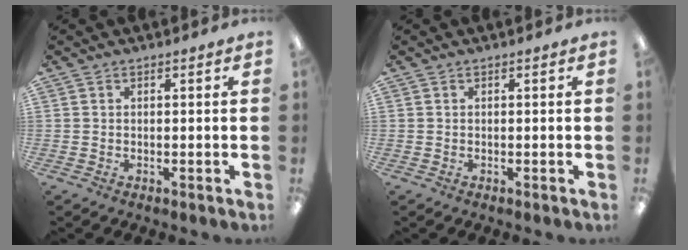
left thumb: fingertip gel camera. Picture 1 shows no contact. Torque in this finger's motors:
{"motor_torque": [0.00, 0.00, 0.00, 0.00, 0.00]}